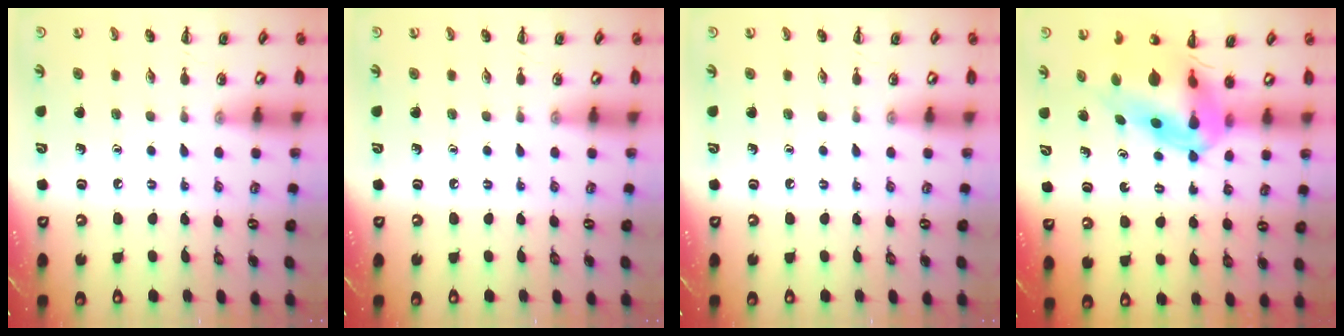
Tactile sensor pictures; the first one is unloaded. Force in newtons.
{"total": 0.0}
{"total": 0.0}
{"total": 10.8, "press": 10.2, "slide": 3.4}